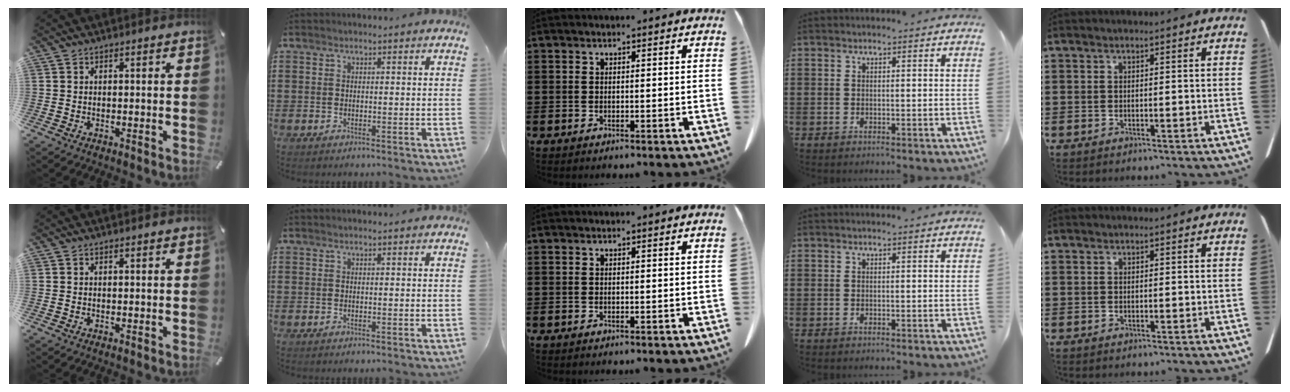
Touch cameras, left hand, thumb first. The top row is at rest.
{}